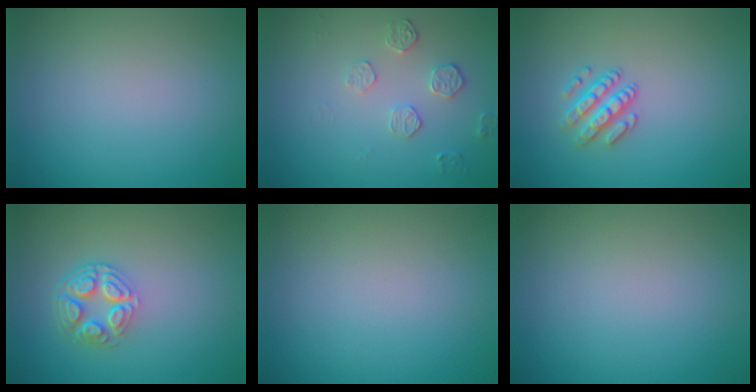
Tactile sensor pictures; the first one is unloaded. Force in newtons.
{"total": 1.8, "press": 1.2, "slide": 1.3}
{"total": 2.5, "press": 2.3, "slide": 0.9}
{"total": 4.1, "press": 3.1, "slide": 2.7}
{"total": 0.0}
{"total": 0.0}